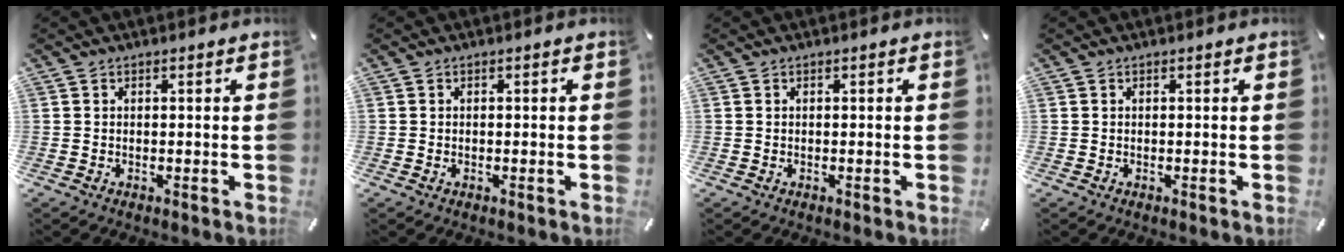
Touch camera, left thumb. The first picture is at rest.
{"total": 0.0}
{"total": 0.0}
{"total": 0.0}